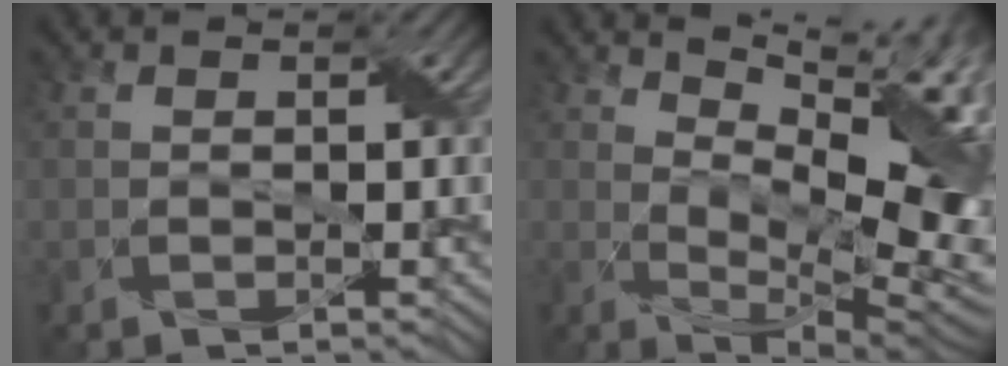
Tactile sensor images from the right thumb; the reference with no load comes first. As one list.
[{"total": 16.0, "force": [5.2, 6.2, 13.9], "torque": [-0.197, 0.018, 0.086]}]